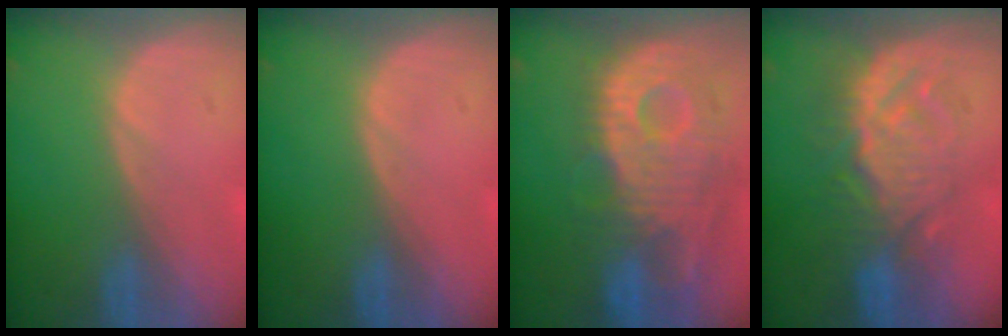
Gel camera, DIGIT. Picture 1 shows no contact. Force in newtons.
{"total": 0.0}
{"total": 12.2, "press": 10.9, "slide": 5.6}
{"total": 9.3, "press": 9.1, "slide": 1.9}